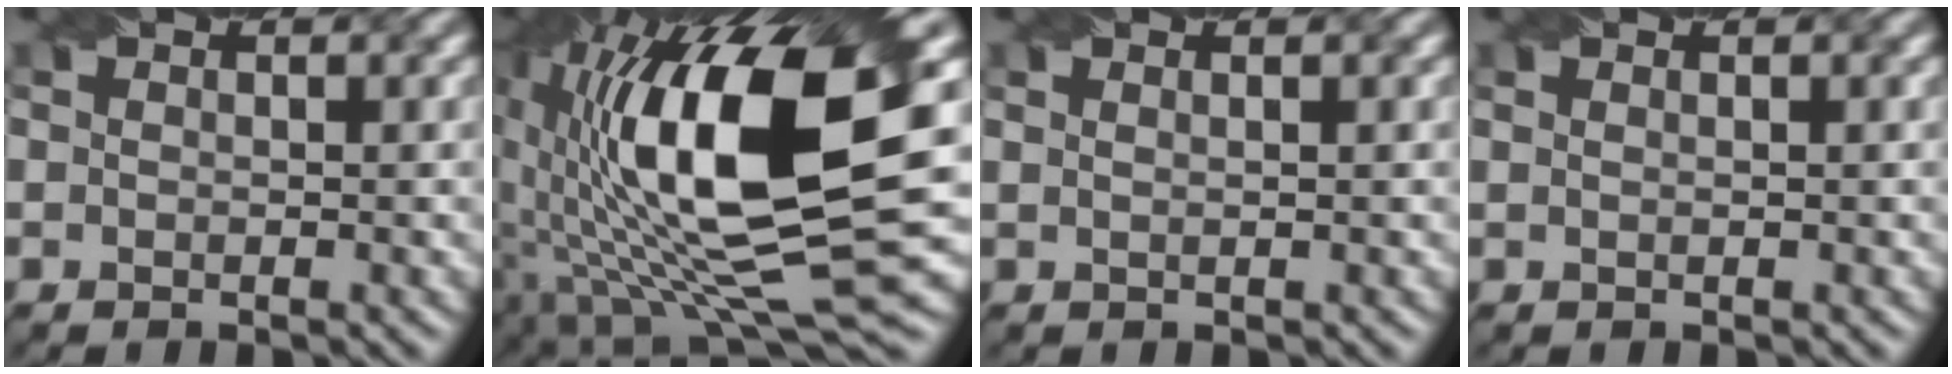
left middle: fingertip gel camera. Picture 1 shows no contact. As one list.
[{"total": 16.2, "force": [2.4, 5.3, 15.1], "torque": [-0.270, -0.002, 0.039]}, {"total": 2.1, "force": [1.1, 1.1, 1.5], "torque": [-0.004, 0.009, -0.010]}, {"total": 1.5, "force": [0.8, 0.8, 1.0], "torque": [-0.002, 0.000, -0.005]}]